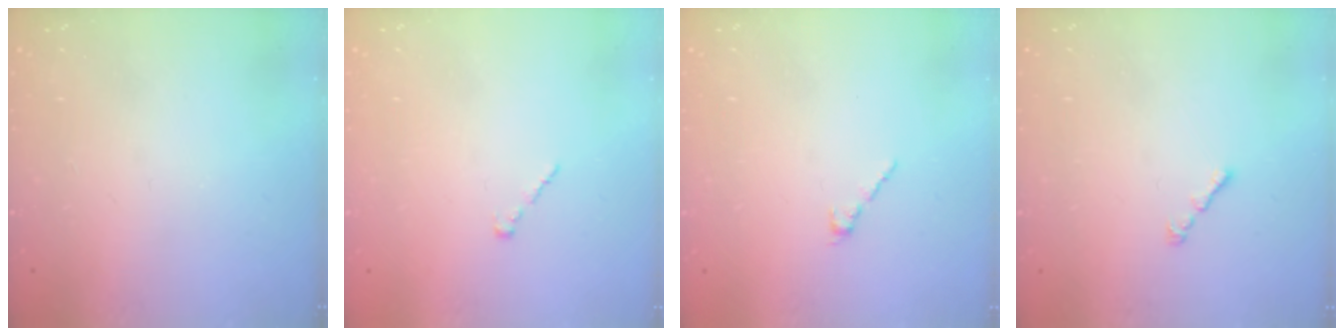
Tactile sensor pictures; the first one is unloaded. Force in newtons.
{"total": 1.0, "press": 0.8, "slide": 0.5}
{"total": 2.1, "press": 2.0, "slide": 0.7}
{"total": 1.0, "press": 0.9, "slide": 0.5}